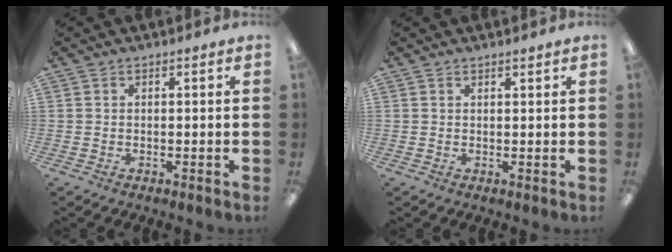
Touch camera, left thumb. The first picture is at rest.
{"total": 0.8, "force": [0.8, 0.1, 0.2], "torque": [-0.003, 0.000, 0.015]}